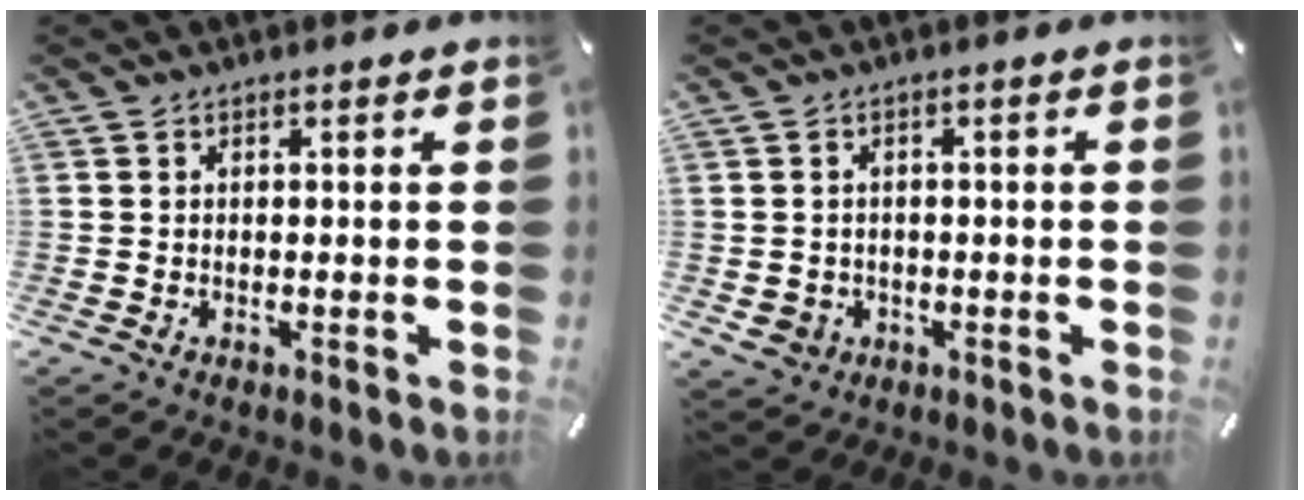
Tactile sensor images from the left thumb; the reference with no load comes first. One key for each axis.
{"total": 3.4, "fx": -0.9, "fy": 3.0, "fz": 1.1, "tx": -0.025, "ty": 0.003, "tz": -0.018}